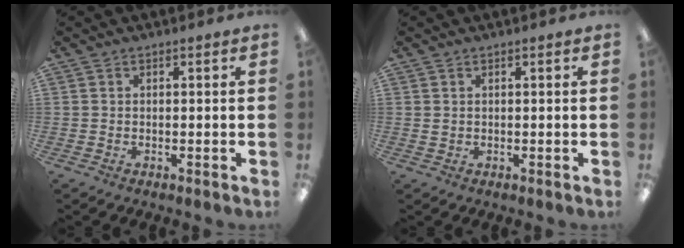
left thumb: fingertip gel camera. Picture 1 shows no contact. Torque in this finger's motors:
{"motor_torque": [-0.22, 0.09, -0.24, 0.12, 0.01]}